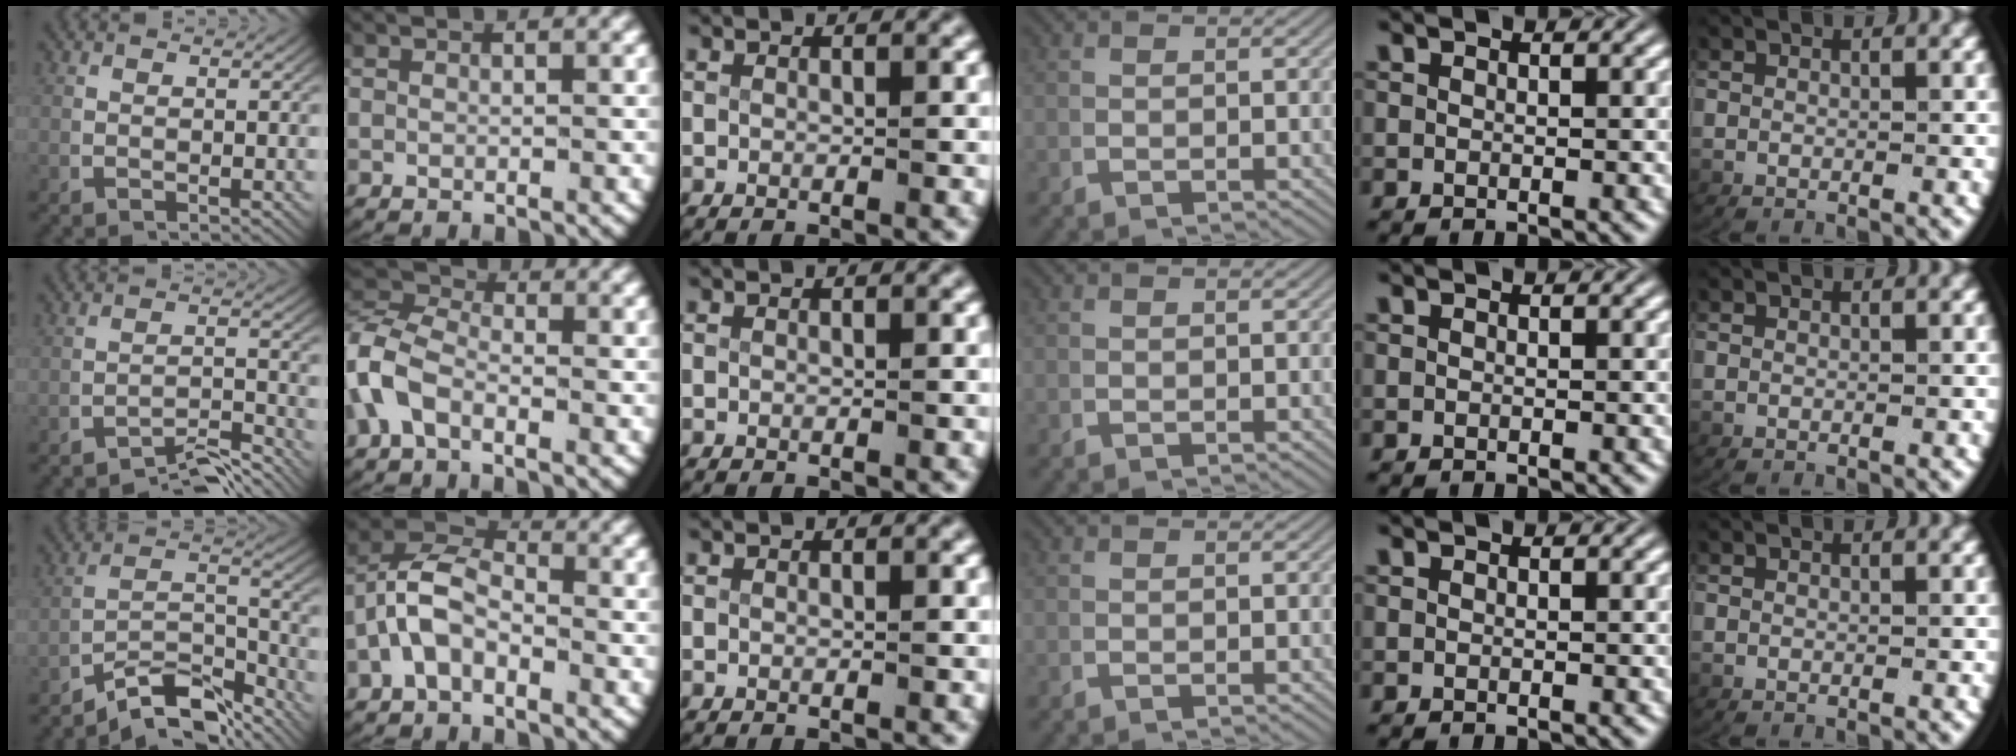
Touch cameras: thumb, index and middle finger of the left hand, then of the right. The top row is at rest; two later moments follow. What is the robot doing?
{"motion": "lift_and_place", "object": "key"}